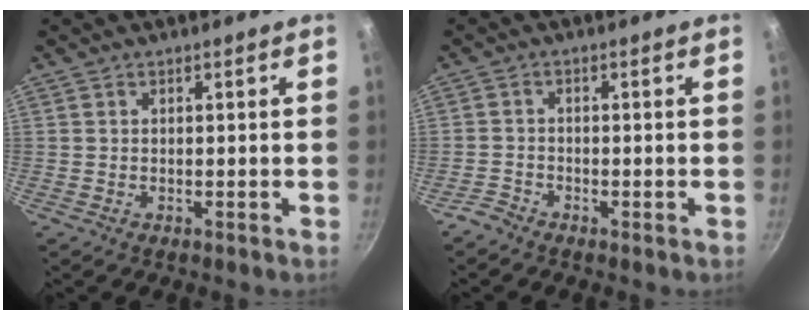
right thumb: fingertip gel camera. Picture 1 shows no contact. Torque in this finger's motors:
{"motor_torque": [0.57, -0.35, 0.26, -0.04, 0.00]}